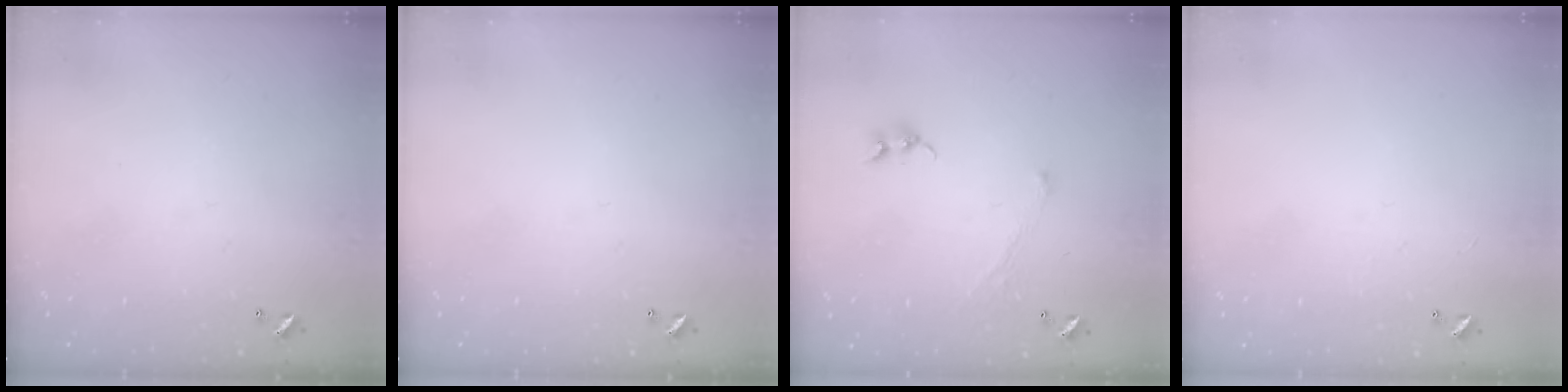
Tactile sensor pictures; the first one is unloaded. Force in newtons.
{"total": 0.0}
{"total": 1.3, "press": 1.2, "slide": 0.5}
{"total": 1.0, "press": 0.9, "slide": 0.5}